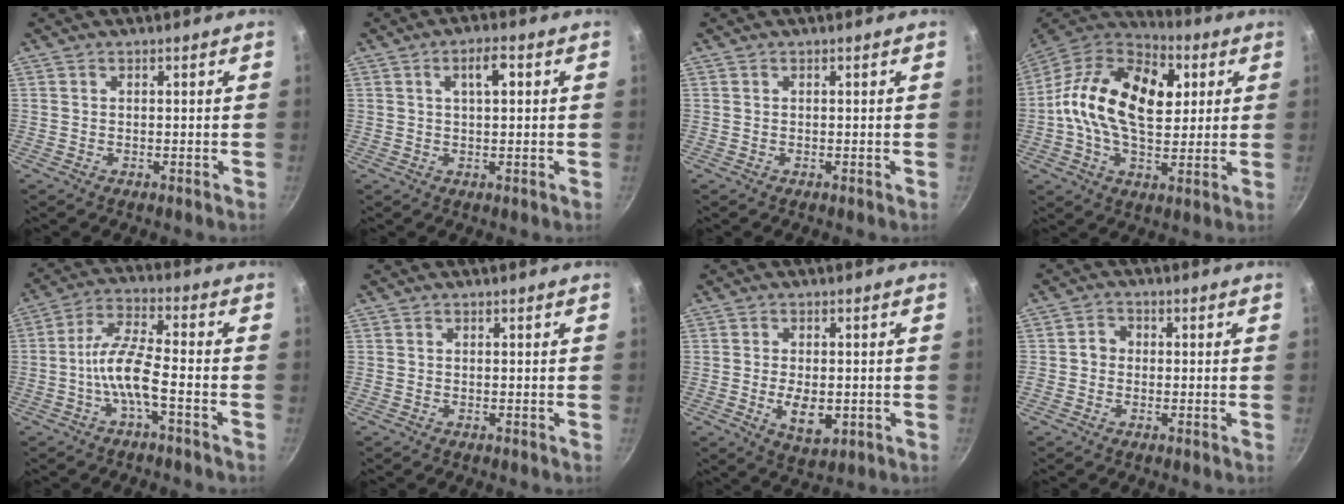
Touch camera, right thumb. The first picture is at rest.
{"total": 4.5, "force": [1.2, 1.5, 4.0], "torque": [-0.066, 0.008, 0.016]}
{"total": 0.0}
{"total": 22.6, "force": [3.7, 14.0, 17.4], "torque": [-0.286, 0.013, 0.042]}
{"total": 8.7, "force": [-3.2, 2.3, 7.7], "torque": [-0.163, 0.037, -0.067]}
{"total": 0.0}
{"total": 6.9, "force": [-1.3, 3.8, 5.6], "torque": [-0.086, -0.004, -0.013]}
{"total": 2.8, "force": [-0.4, 2.6, 1.1], "torque": [0.000, 0.010, -0.015]}